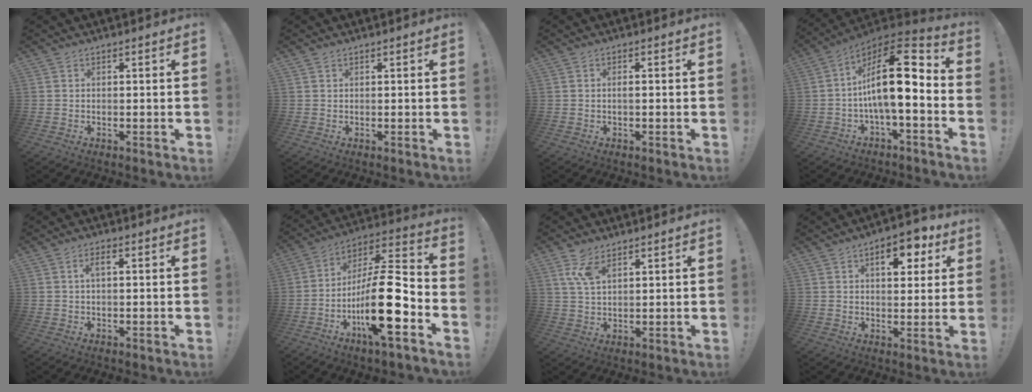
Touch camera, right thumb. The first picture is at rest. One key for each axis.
{"total": 0.6, "fx": 0.5, "fy": 0.3, "fz": 0.1, "tx": -0.003, "ty": -0.001, "tz": 0.010}
{"total": 1.2, "fx": -0.4, "fy": 0.0, "fz": 1.1, "tx": -0.027, "ty": 0.004, "tz": -0.007}
{"total": 18.2, "fx": 0.3, "fy": 7.0, "fz": 16.8, "tx": -0.265, "ty": 0.001, "tz": 0.006}
{"total": 2.7, "fx": 0.4, "fy": 0.9, "fz": 2.6, "tx": -0.052, "ty": 0.010, "tz": 0.003}
{"total": 22.6, "fx": -6.9, "fy": 6.3, "fz": 20.6, "tx": -0.374, "ty": 0.035, "tz": -0.113}
{"total": 6.9, "fx": 4.1, "fy": 3.0, "fz": 4.7, "tx": -0.089, "ty": -0.011, "tz": 0.077}
{"total": 9.5, "fx": 3.9, "fy": 5.1, "fz": 7.0, "tx": -0.085, "ty": -0.003, "tz": 0.062}